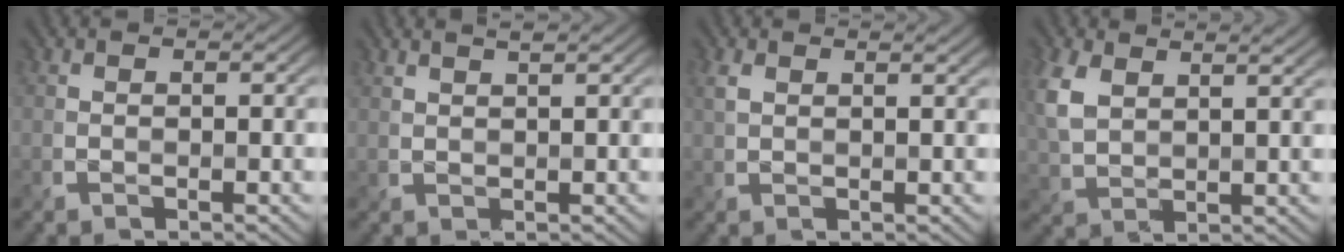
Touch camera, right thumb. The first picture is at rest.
{"total": 1.7, "force": [1.5, 0.0, 0.8], "torque": [-0.015, 0.002, 0.029]}
{"total": 2.5, "force": [1.7, 0.7, 1.7], "torque": [-0.046, 0.003, 0.036]}
{"total": 7.0, "force": [3.8, 3.5, 4.7], "torque": [-0.142, 0.006, 0.079]}